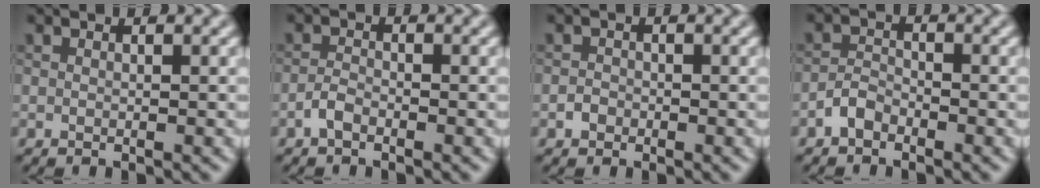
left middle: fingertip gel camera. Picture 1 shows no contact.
{"total": 1.3, "force": [-0.9, 0.6, 0.8], "torque": [-0.016, 0.004, -0.022]}
{"total": 1.0, "force": [-0.5, 0.8, 0.2], "torque": [-0.001, 0.000, -0.010]}
{"total": 1.7, "force": [-1.3, 0.9, 0.7], "torque": [-0.011, 0.007, -0.029]}